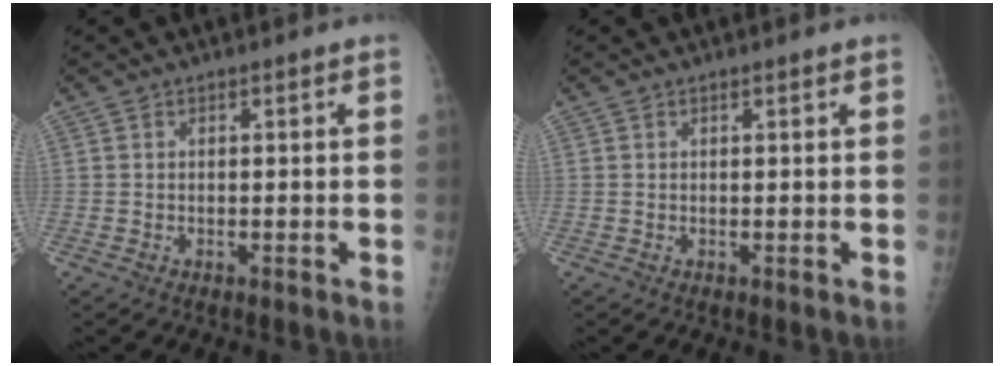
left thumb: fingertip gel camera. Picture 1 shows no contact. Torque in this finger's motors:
{"motor_torque": [-0.06, -0.02, 0.02, -0.03, -0.06]}